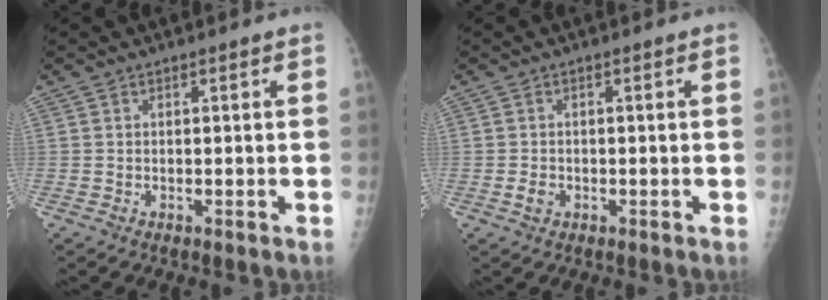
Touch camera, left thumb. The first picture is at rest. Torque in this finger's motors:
{"motor_torque": [0.10, 0.38, 0.31, -0.08, 0.00]}